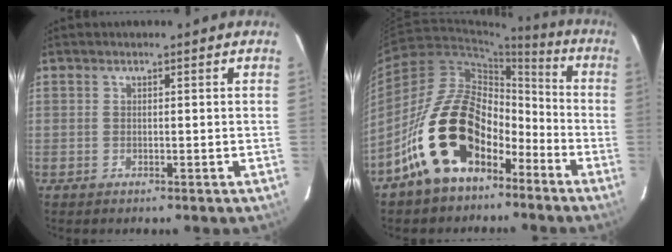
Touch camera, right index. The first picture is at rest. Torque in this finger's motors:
{"motor_torque": [2.06, -0.08, 1.05, 0.21]}